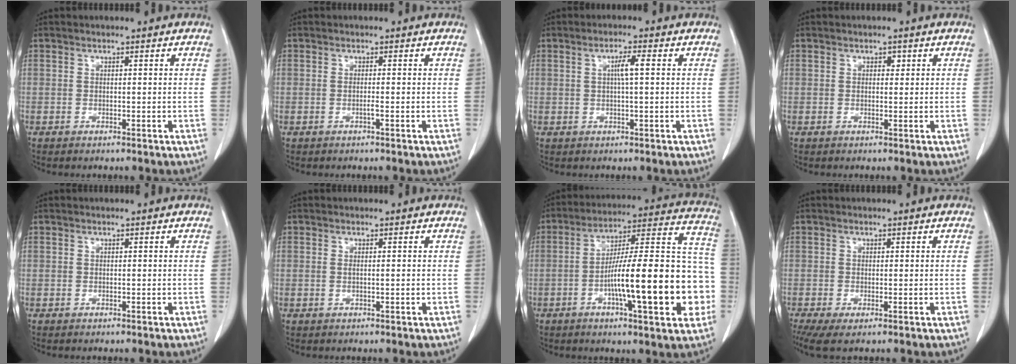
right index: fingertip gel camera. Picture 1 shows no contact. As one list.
[{"total": 0.6, "force": [-0.3, -0.1, 0.5], "torque": [-0.008, 0.001, -0.005]}, {"total": 3.1, "force": [0.6, 0.1, 3.0], "torque": [-0.051, 0.002, 0.010]}, {"total": 1.0, "force": [0.4, 0.7, 0.6], "torque": [-0.004, 0.001, 0.005]}, {"total": 0.0}, {"total": 1.1, "force": [0.0, 0.3, 1.1], "torque": [-0.021, 0.000, 0.003]}, {"total": 22.1, "force": [-5.2, 3.8, 21.1], "torque": [-0.264, 0.033, -0.076]}, {"total": 4.0, "force": [-1.3, 1.5, 3.4], "torque": [-0.070, -0.004, -0.021]}]